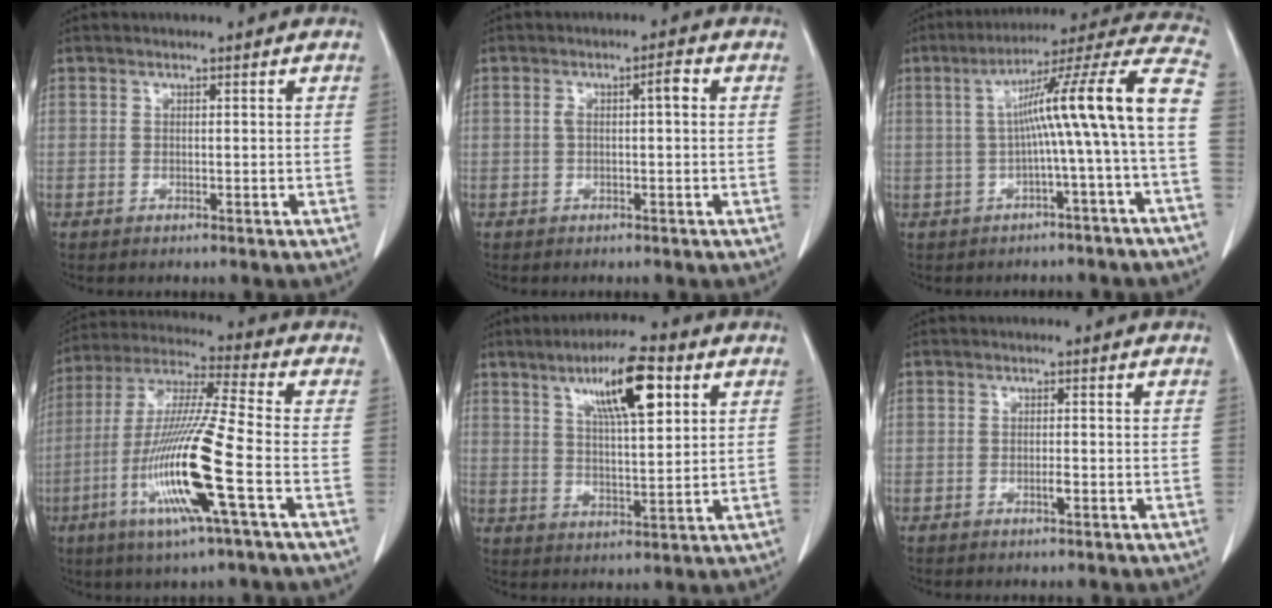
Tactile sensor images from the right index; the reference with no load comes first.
{"total": 3.0, "force": [0.4, 0.6, 3.0], "torque": [-0.055, 0.014, 0.008]}
{"total": 14.2, "force": [-0.9, -1.7, 14.1], "torque": [-0.195, 0.036, -0.018]}
{"total": 16.7, "force": [-5.5, -0.4, 15.7], "torque": [-0.324, -0.018, -0.110]}
{"total": 10.8, "force": [5.1, 2.0, 9.3], "torque": [-0.160, 0.008, 0.086]}
{"total": 0.9, "force": [-0.4, 0.1, 0.8], "torque": [-0.018, 0.000, -0.006]}